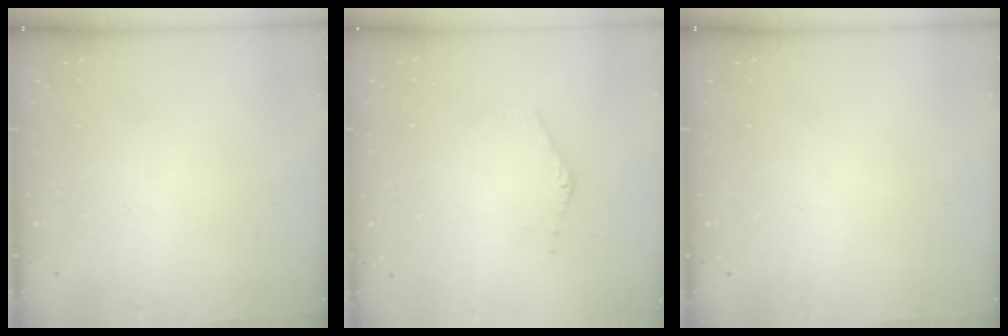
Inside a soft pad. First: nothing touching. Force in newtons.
{"total": 1.9, "press": 1.9, "slide": 0.1}
{"total": 0.0}